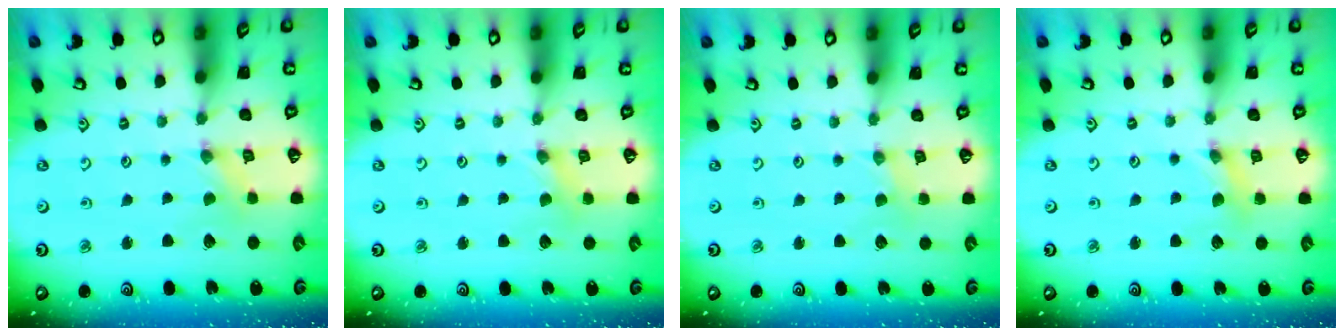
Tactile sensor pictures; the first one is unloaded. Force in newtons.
{"total": 2.2, "press": 2.2, "slide": 0.3}
{"total": 0.5, "press": 0.5, "slide": 0.1}
{"total": 2.1, "press": 2.1, "slide": 0.3}